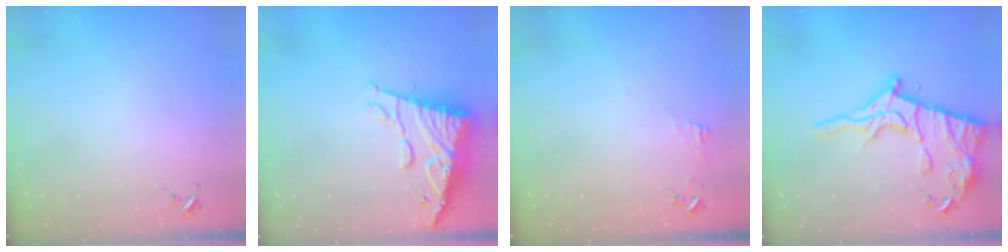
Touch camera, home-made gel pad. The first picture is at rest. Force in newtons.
{"total": 14.3, "press": 14.2, "slide": 1.6}
{"total": 3.9, "press": 3.8, "slide": 0.4}
{"total": 18.4, "press": 18.4, "slide": 1.4}